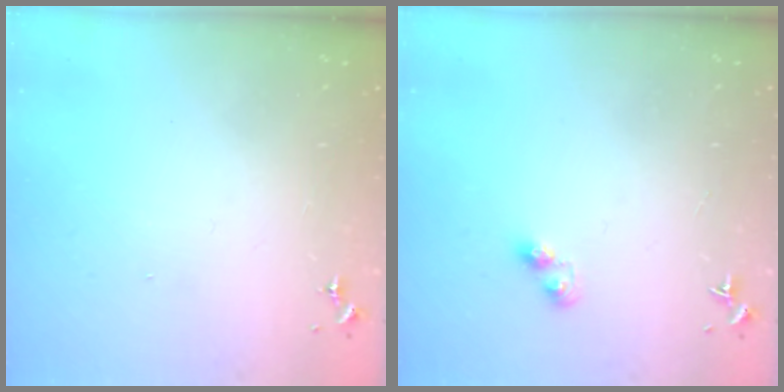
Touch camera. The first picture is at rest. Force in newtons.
{"total": 4.1, "press": 4.1, "slide": 0.6}